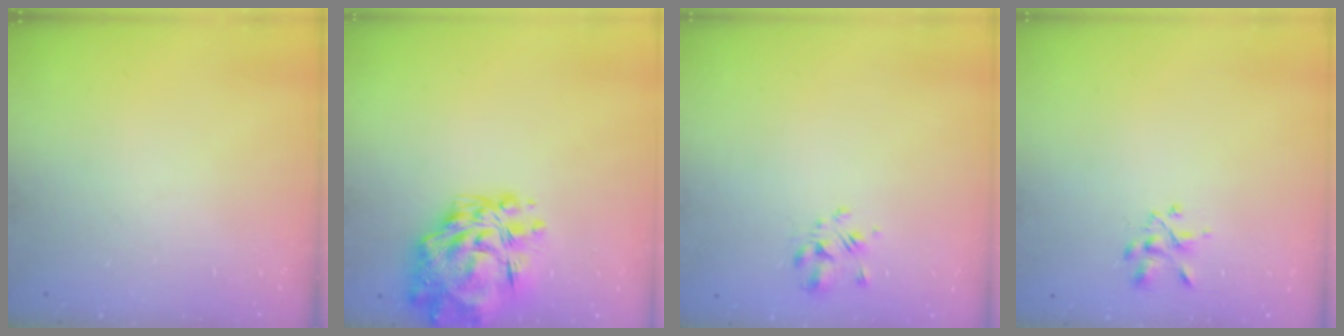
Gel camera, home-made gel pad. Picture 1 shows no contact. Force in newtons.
{"total": 15.4, "press": 14.6, "slide": 5.0}
{"total": 2.2, "press": 2.1, "slide": 0.6}
{"total": 2.4, "press": 2.2, "slide": 0.9}